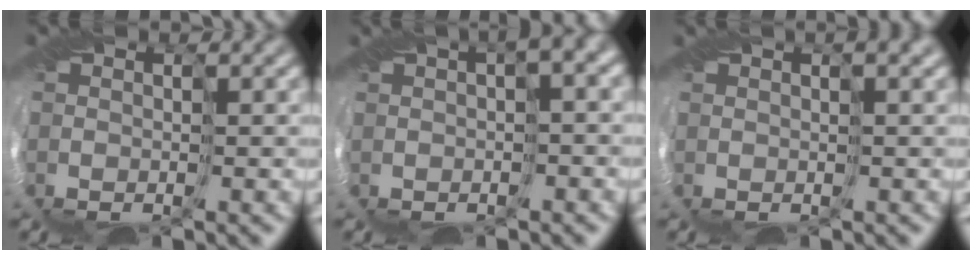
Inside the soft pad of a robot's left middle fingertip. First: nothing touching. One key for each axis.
{"total": 3.9, "fx": 1.3, "fy": 0.6, "fz": 3.6, "tx": -0.052, "ty": 0.020, "tz": 0.018}
{"total": 3.3, "fx": 1.9, "fy": 0.9, "fz": 2.5, "tx": -0.025, "ty": 0.014, "tz": 0.012}